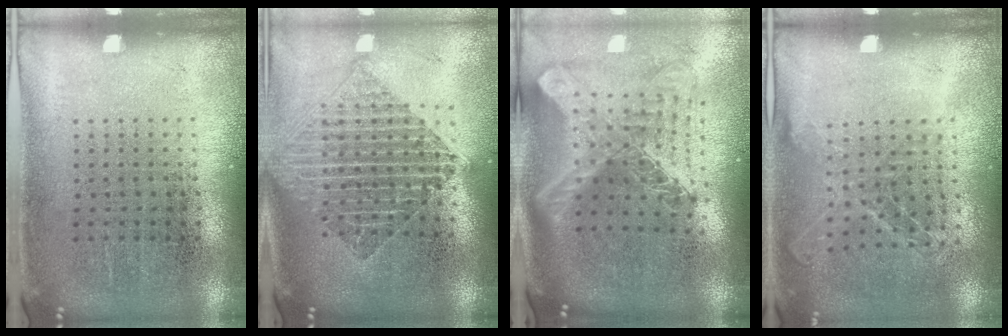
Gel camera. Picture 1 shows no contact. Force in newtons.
{"total": 2.2, "press": 1.8, "slide": 1.3}
{"total": 2.9, "press": 2.1, "slide": 2.0}
{"total": 1.1, "press": 1.1, "slide": 0.3}